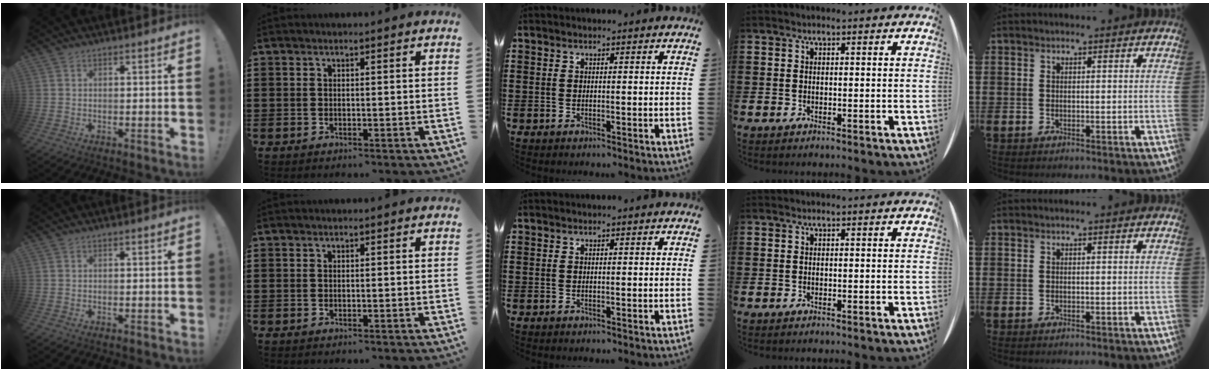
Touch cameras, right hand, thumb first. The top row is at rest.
{}